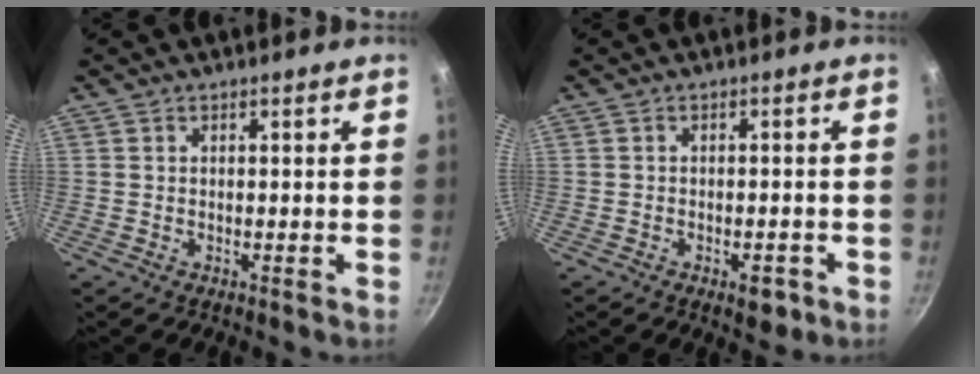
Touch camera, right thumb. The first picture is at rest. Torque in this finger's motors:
{"motor_torque": [0.31, 0.05, 0.66, -0.29, 0.03]}